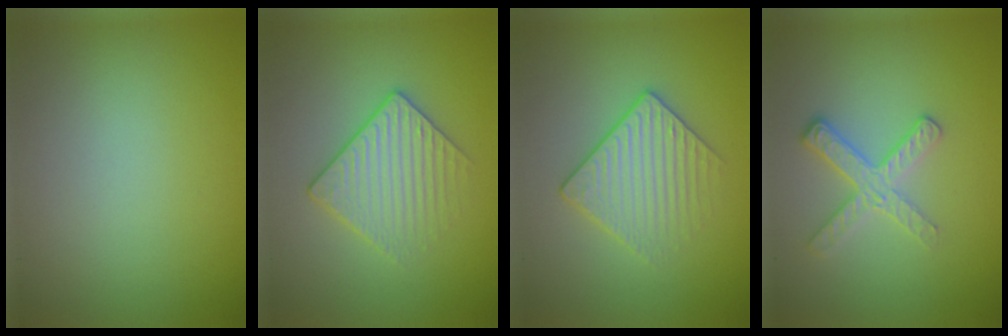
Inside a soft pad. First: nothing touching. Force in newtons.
{"total": 3.1, "press": 2.9, "slide": 1.2}
{"total": 3.1, "press": 2.9, "slide": 1.2}
{"total": 2.8, "press": 2.6, "slide": 1.0}